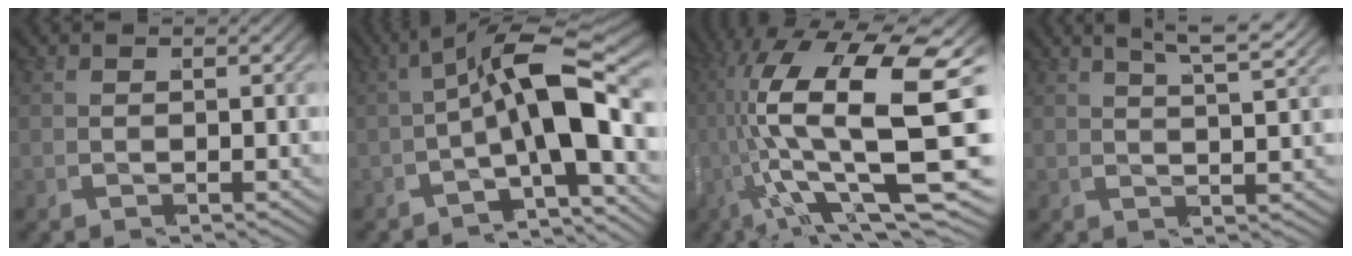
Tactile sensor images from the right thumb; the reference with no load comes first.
{"total": 7.8, "force": [-1.7, 3.3, 6.8], "torque": [-0.105, 0.005, -0.037]}
{"total": 15.9, "force": [-1.2, 8.3, 13.5], "torque": [-0.272, -0.044, -0.006]}
{"total": 4.9, "force": [3.2, 2.1, 3.1], "torque": [-0.031, 0.017, 0.037]}